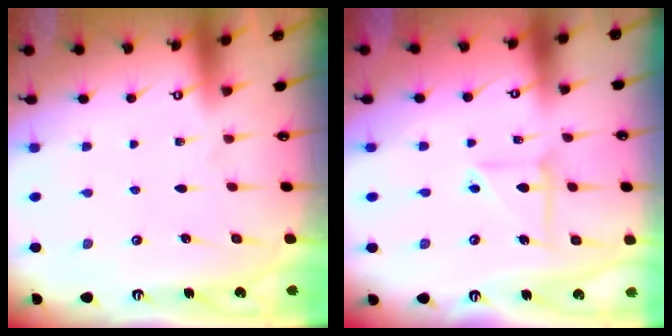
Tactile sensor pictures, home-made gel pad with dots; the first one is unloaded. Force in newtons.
{"total": 8.4, "press": 8.3, "slide": 1.1}